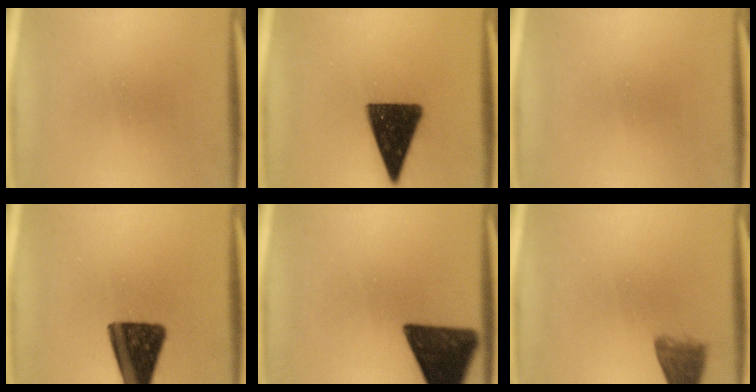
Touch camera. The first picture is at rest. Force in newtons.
{"total": 14.6}
{"total": 0.0}
{"total": 15.1}
{"total": 13.8}
{"total": 4.6}